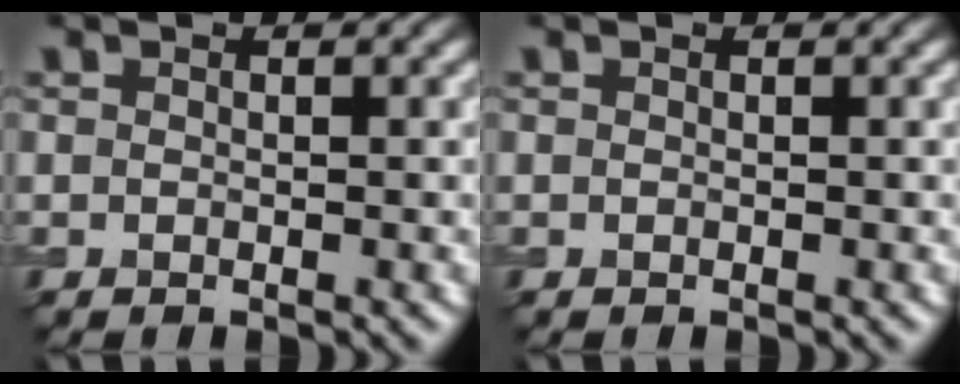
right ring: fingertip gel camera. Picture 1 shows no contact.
{"total": 0.0}